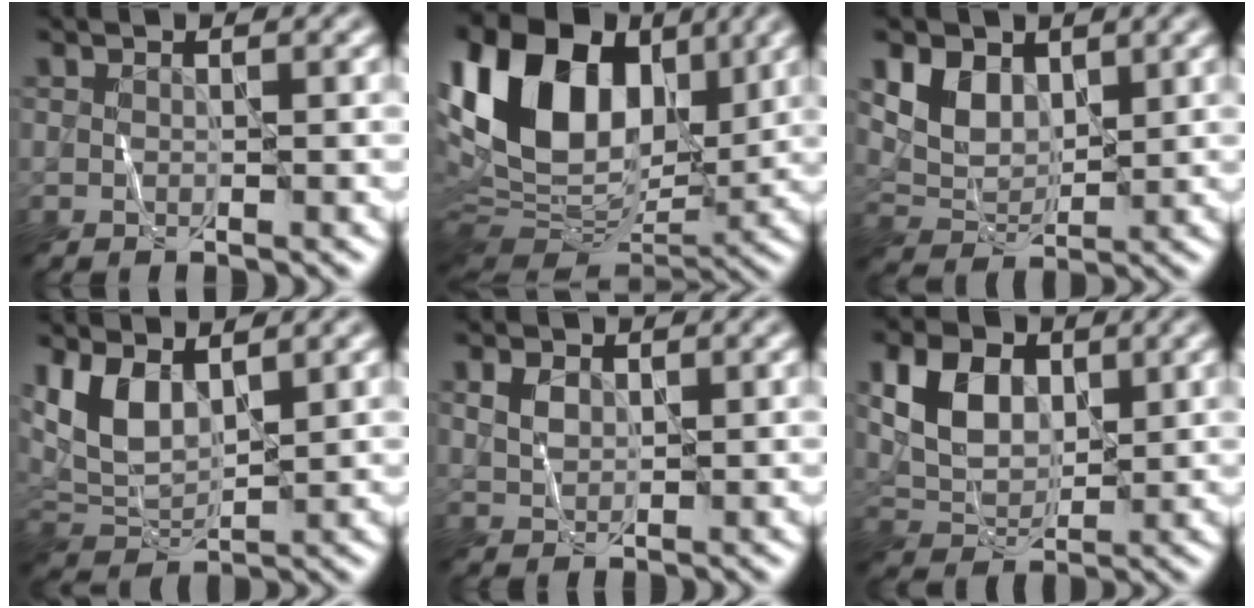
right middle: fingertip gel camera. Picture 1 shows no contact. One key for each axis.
{"total": 17.3, "fx": 5.4, "fy": 11.3, "fz": 12.0, "tx": -0.242, "ty": 0.038, "tz": 0.092}
{"total": 3.9, "fx": 1.9, "fy": 2.7, "fz": 2.1, "tx": -0.051, "ty": -0.009, "tz": 0.037}
{"total": 5.1, "fx": 2.4, "fy": 2.7, "fz": 3.6, "tx": -0.084, "ty": -0.007, "tz": 0.048}
{"total": 1.7, "fx": 0.6, "fy": 1.2, "fz": 1.0, "tx": -0.024, "ty": 0.002, "tz": 0.015}
{"total": 5.4, "fx": 1.7, "fy": 3.8, "fz": 3.6, "tx": -0.075, "ty": 0.001, "tz": 0.032}